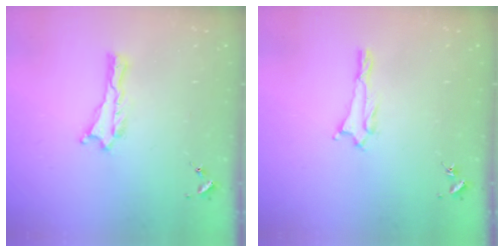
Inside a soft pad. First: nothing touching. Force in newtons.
{"total": 1.0, "press": 0.9, "slide": 0.2}